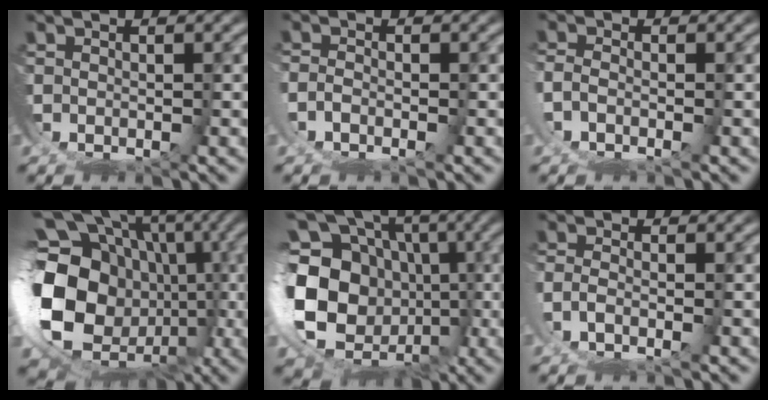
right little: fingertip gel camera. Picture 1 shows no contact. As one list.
[{"total": 1.0, "force": [-0.9, -0.2, 0.2], "torque": [0.000, 0.001, -0.020]}, {"total": 1.0, "force": [-0.9, 0.0, 0.5], "torque": [-0.006, 0.001, -0.020]}, {"total": 17.8, "force": [-2.2, 13.3, 11.7], "torque": [-0.239, -0.056, -0.019]}, {"total": 18.1, "force": [-1.9, 14.6, 10.5], "torque": [-0.236, -0.053, -0.025]}, {"total": 1.1, "force": [-0.9, -0.4, 0.5], "torque": [-0.006, 0.000, -0.017]}]